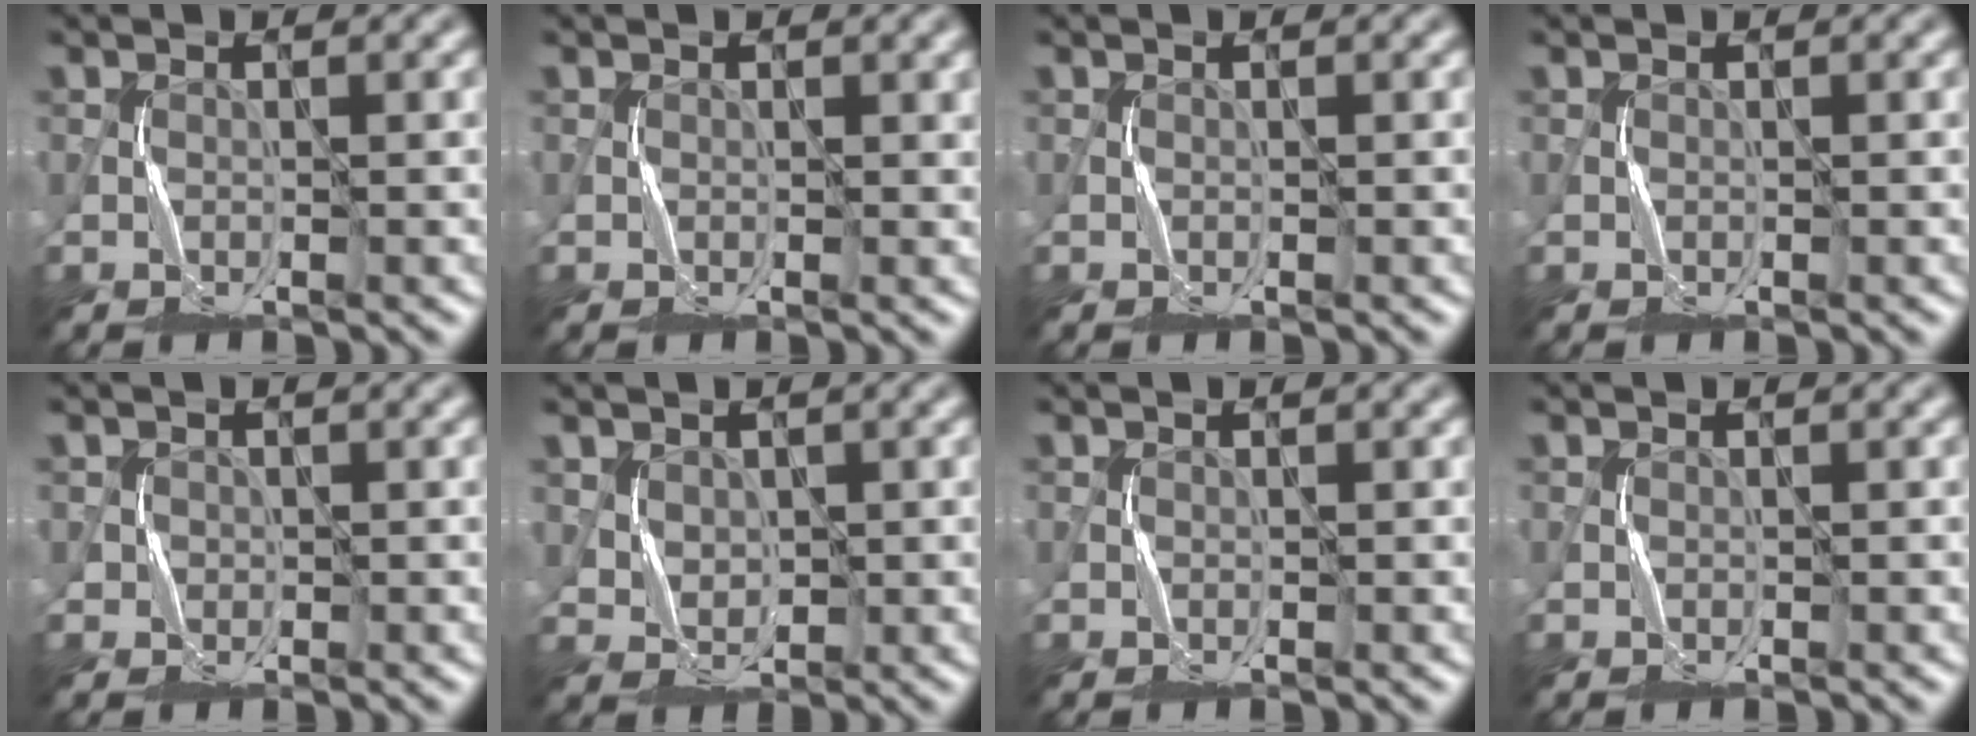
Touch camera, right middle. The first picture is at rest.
{"total": 0.6, "force": [0.4, 0.4, 0.2], "torque": [0.002, 0.000, 0.005]}
{"total": 0.0}
{"total": 0.0}
{"total": 1.0, "force": [0.1, 1.0, 0.0], "torque": [0.011, -0.003, 0.003]}
{"total": 1.9, "force": [0.8, 1.6, 0.7], "torque": [-0.019, -0.006, 0.023]}
{"total": 0.0}
{"total": 0.0}